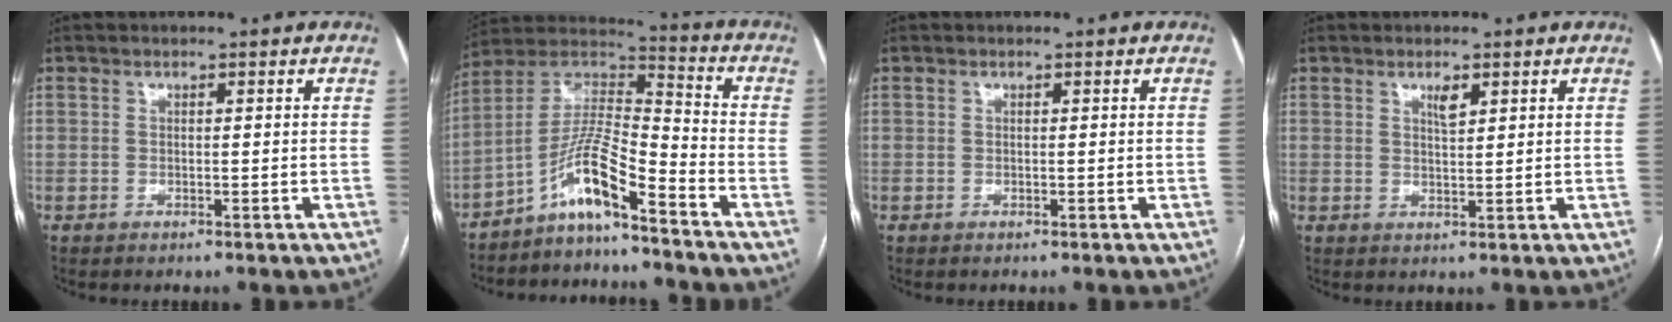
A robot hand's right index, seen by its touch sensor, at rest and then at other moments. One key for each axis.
{"total": 10.3, "fx": -6.9, "fy": 0.9, "fz": 7.6, "tx": -0.154, "ty": 0.021, "tz": -0.133}
{"total": 0.0}
{"total": 2.1, "fx": 1.2, "fy": 0.6, "fz": 1.7, "tx": -0.030, "ty": -0.002, "tz": 0.023}